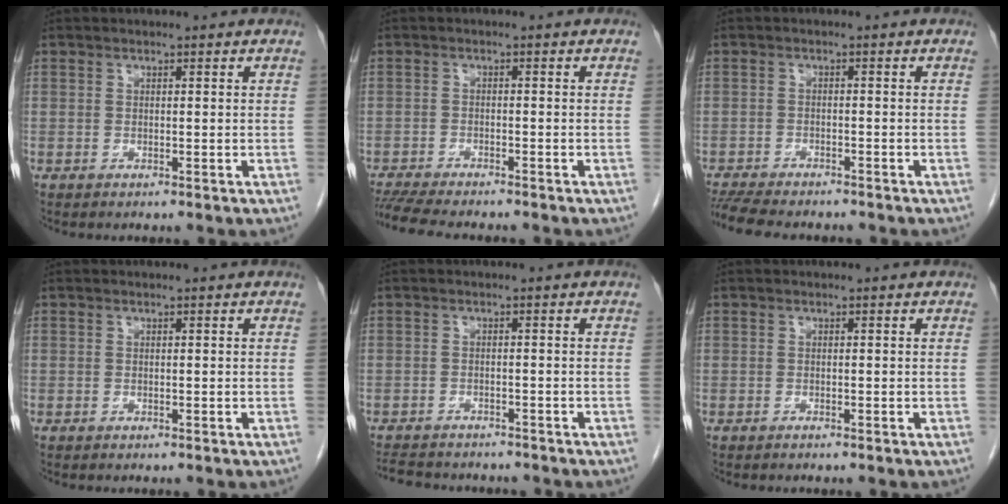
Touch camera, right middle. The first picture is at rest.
{"total": 9.3, "force": [-8.2, 0.9, 4.1], "torque": [-0.068, -0.016, -0.129]}
{"total": 9.9, "force": [-8.8, 1.9, 4.2], "torque": [-0.072, -0.012, -0.133]}
{"total": 0.0}
{"total": 9.3, "force": [-8.4, 2.7, 3.2], "torque": [-0.067, -0.005, -0.114]}
{"total": 0.0}